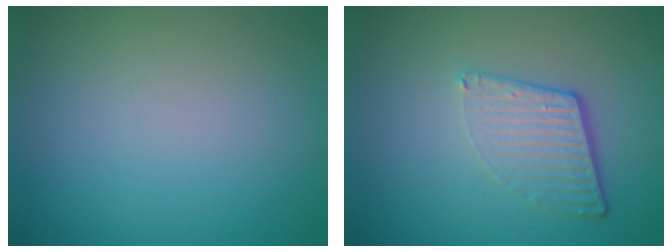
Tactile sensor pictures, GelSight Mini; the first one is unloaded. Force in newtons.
{"total": 4.2, "press": 2.7, "slide": 3.2}